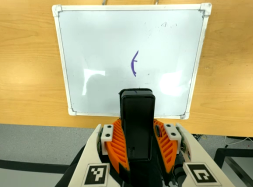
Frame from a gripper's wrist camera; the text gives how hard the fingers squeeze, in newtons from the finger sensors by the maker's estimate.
{"total": 9.8, "left": 8.2, "right": 11.4}